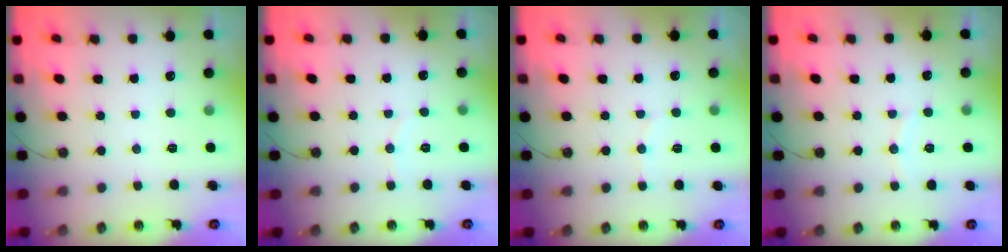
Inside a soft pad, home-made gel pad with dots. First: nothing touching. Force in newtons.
{"total": 2.6, "press": 2.6, "slide": 0.3}
{"total": 5.1, "press": 4.8, "slide": 1.8}
{"total": 4.2, "press": 4.1, "slide": 0.4}